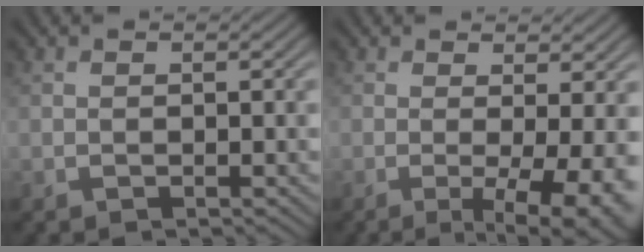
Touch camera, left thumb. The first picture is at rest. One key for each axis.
{"total": 7.8, "fx": -1.0, "fy": 1.9, "fz": 7.4, "tx": -0.105, "ty": -0.009, "tz": -0.011}